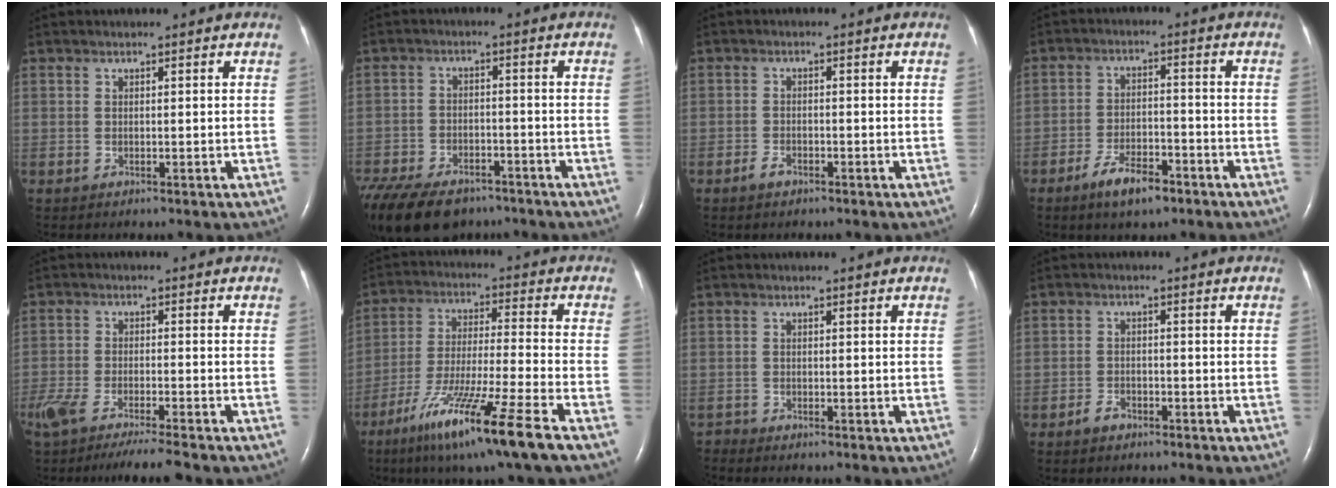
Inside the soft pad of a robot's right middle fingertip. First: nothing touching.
{"total": 18.7, "force": [-13.4, 9.5, 8.9], "torque": [-0.253, -0.033, -0.201]}
{"total": 1.8, "force": [-1.3, 0.8, 0.9], "torque": [-0.023, 0.001, -0.023]}
{"total": 6.5, "force": [-4.4, 2.3, 4.2], "torque": [-0.082, -0.002, -0.073]}
{"total": 12.3, "force": [-10.2, 1.2, 6.8], "torque": [-0.125, -0.023, -0.169]}
{"total": 15.4, "force": [-9.5, -1.2, 12.0], "torque": [-0.245, -0.055, -0.173]}
{"total": 0.8, "force": [-0.7, -0.1, -0.3], "torque": [0.003, -0.006, -0.014]}
{"total": 2.4, "force": [-1.7, 1.3, 0.9], "torque": [-0.023, 0.003, -0.028]}